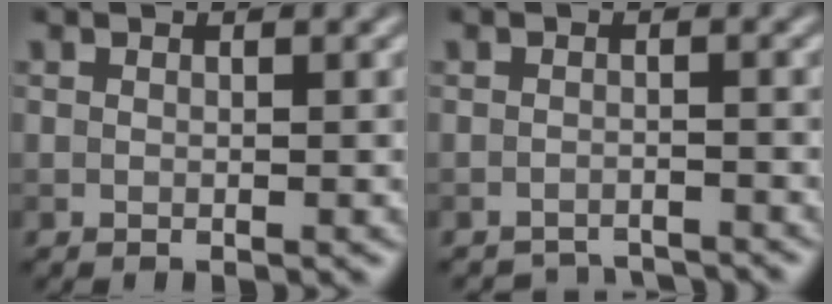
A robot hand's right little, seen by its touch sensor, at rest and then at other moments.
{"total": 3.3, "force": [-3.3, 0.3, -0.1], "torque": [0.008, -0.006, -0.050]}